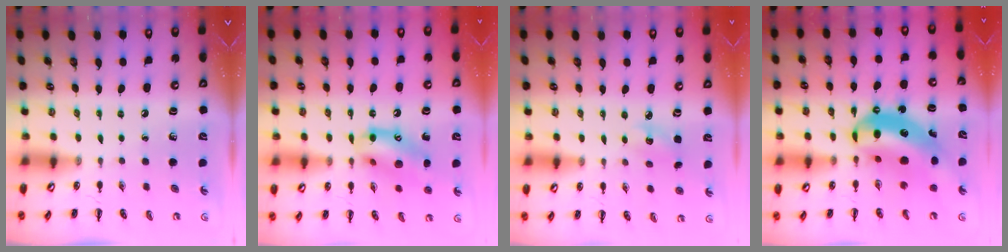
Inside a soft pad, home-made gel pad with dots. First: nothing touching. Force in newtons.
{"total": 14.8, "press": 14.6, "slide": 2.3}
{"total": 3.8, "press": 3.6, "slide": 1.1}
{"total": 12.9, "press": 12.4, "slide": 3.4}